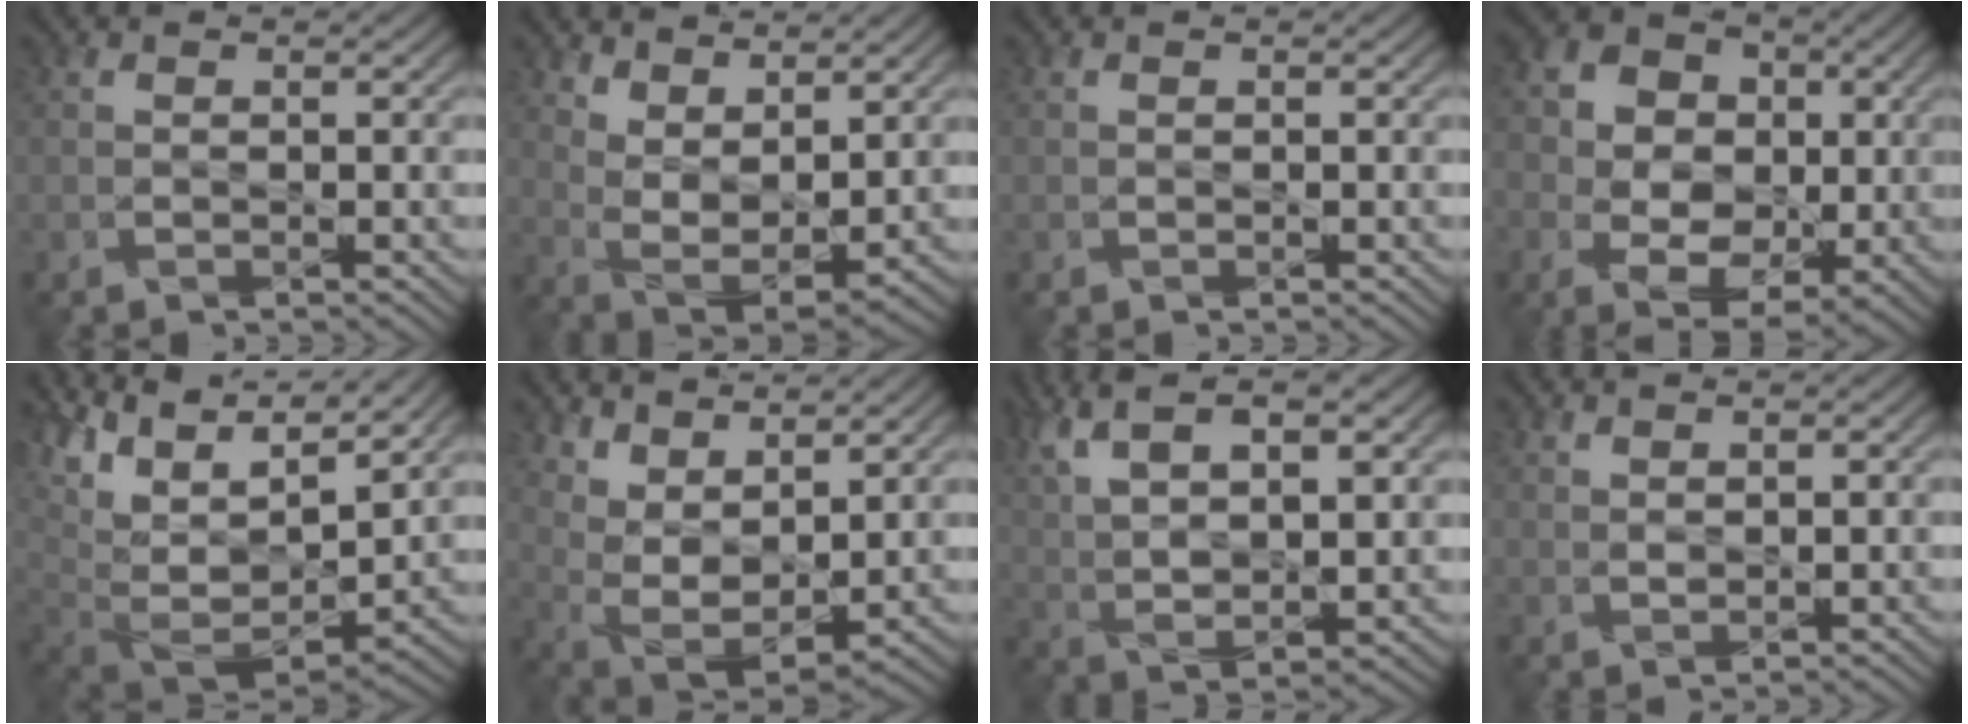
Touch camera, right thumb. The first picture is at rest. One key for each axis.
{"total": 6.8, "fx": 5.1, "fy": 2.3, "fz": 3.9, "tx": -0.087, "ty": -0.006, "tz": 0.099}
{"total": 0.0}
{"total": 9.6, "fx": -0.3, "fy": 7.8, "fz": 5.7, "tx": -0.129, "ty": -0.011, "tz": -0.005}
{"total": 14.7, "fx": 7.2, "fy": 7.0, "fz": 10.7, "tx": -0.231, "ty": 0.018, "tz": 0.144}
{"total": 8.0, "fx": 5.8, "fy": 2.7, "fz": 4.8, "tx": -0.118, "ty": -0.004, "tz": 0.110}
{"total": 12.4, "fx": 6.9, "fy": 4.5, "fz": 9.3, "tx": -0.214, "ty": 0.009, "tz": 0.120}
{"total": 0.9, "fx": 0.9, "fy": 0.0, "fz": 0.3, "tx": -0.008, "ty": -0.005, "tz": 0.020}